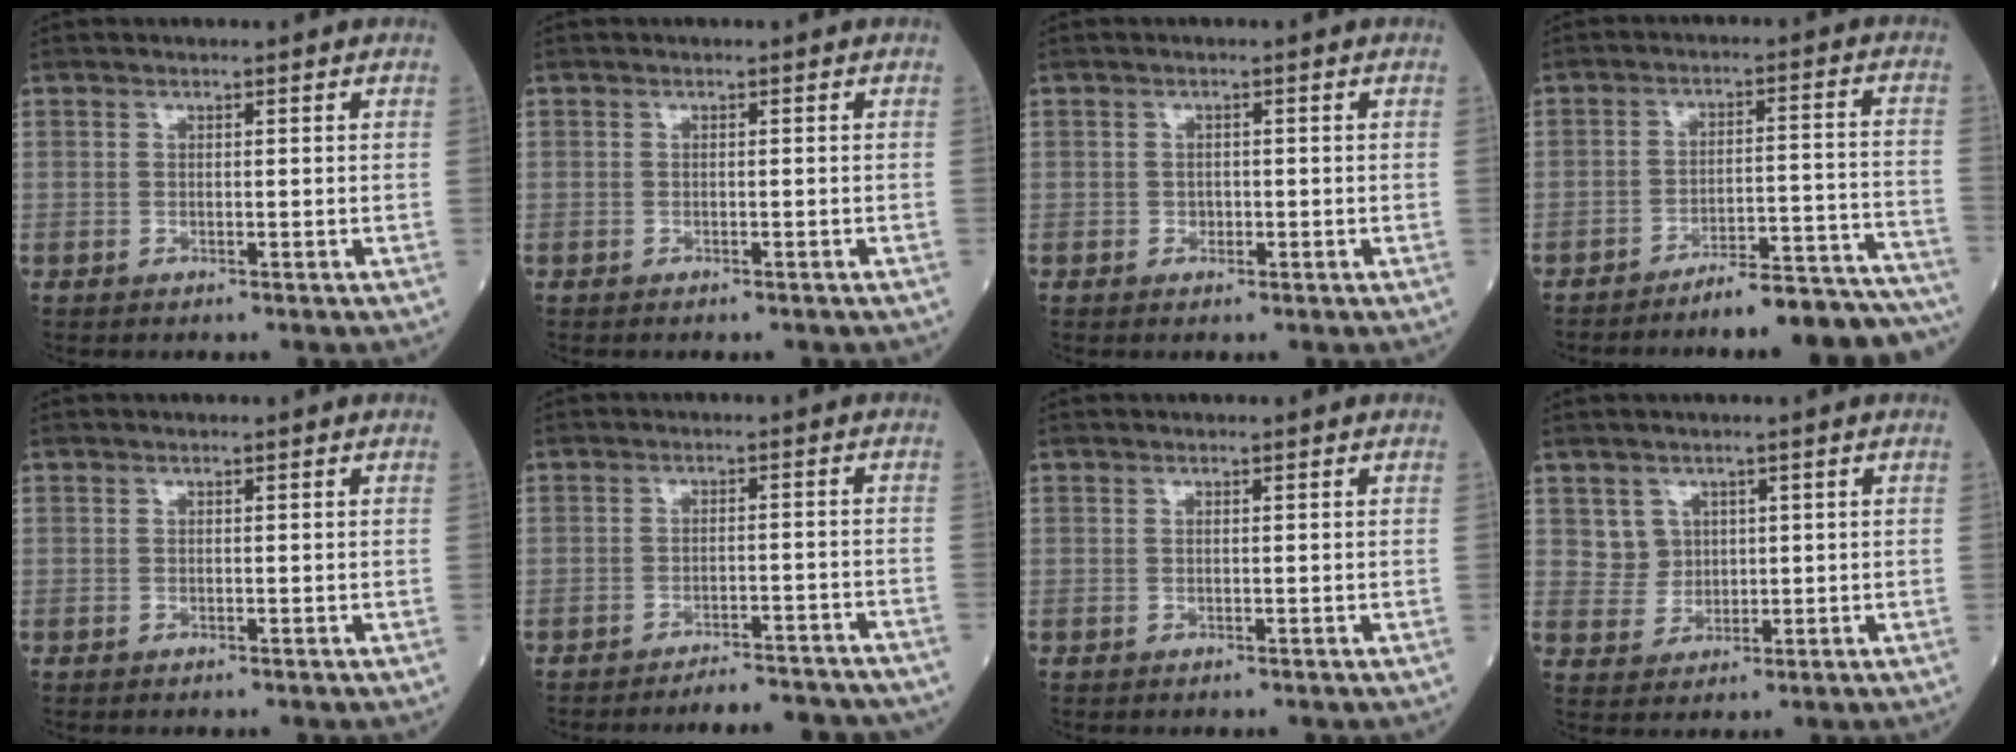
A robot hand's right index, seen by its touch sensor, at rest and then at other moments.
{"total": 0.5, "force": [-0.5, 0.1, 0.2], "torque": [-0.007, -0.001, -0.008]}
{"total": 1.0, "force": [-0.3, 0.9, 0.3], "torque": [-0.001, 0.004, -0.003]}
{"total": 15.2, "force": [-14.3, 0.9, 5.2], "torque": [-0.030, 0.041, -0.193]}
{"total": 0.0}
{"total": 9.0, "force": [-8.6, 1.4, 2.1], "torque": [-0.008, 0.006, -0.106]}
{"total": 0.0}
{"total": 3.7, "force": [1.5, 3.4, 0.2], "torque": [-0.001, 0.005, 0.032]}